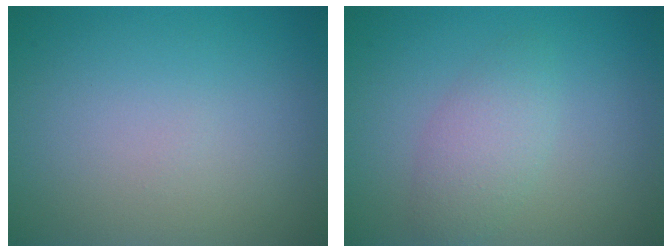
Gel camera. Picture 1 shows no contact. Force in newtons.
{"total": 2.7, "press": 2.7, "slide": 0.1}